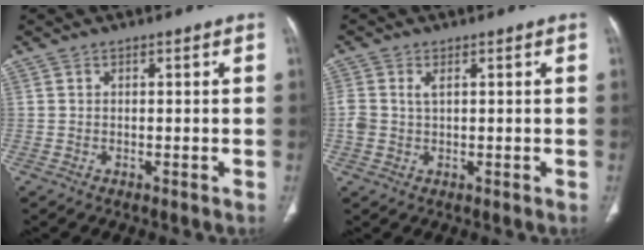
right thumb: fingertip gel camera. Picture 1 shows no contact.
{"total": 3.2, "force": [0.7, 1.9, 2.4], "torque": [-0.067, 0.008, 0.019]}